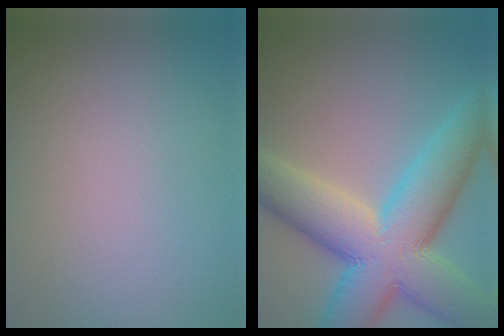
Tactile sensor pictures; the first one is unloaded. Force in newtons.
{"total": 13.3, "press": 13.3, "slide": 0.4}